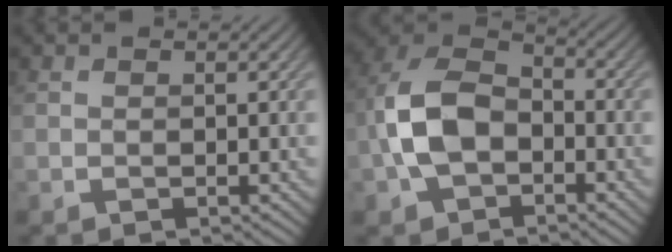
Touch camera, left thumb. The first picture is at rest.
{"total": 9.9, "force": [-2.6, 6.4, 7.0], "torque": [-0.164, 0.006, -0.063]}